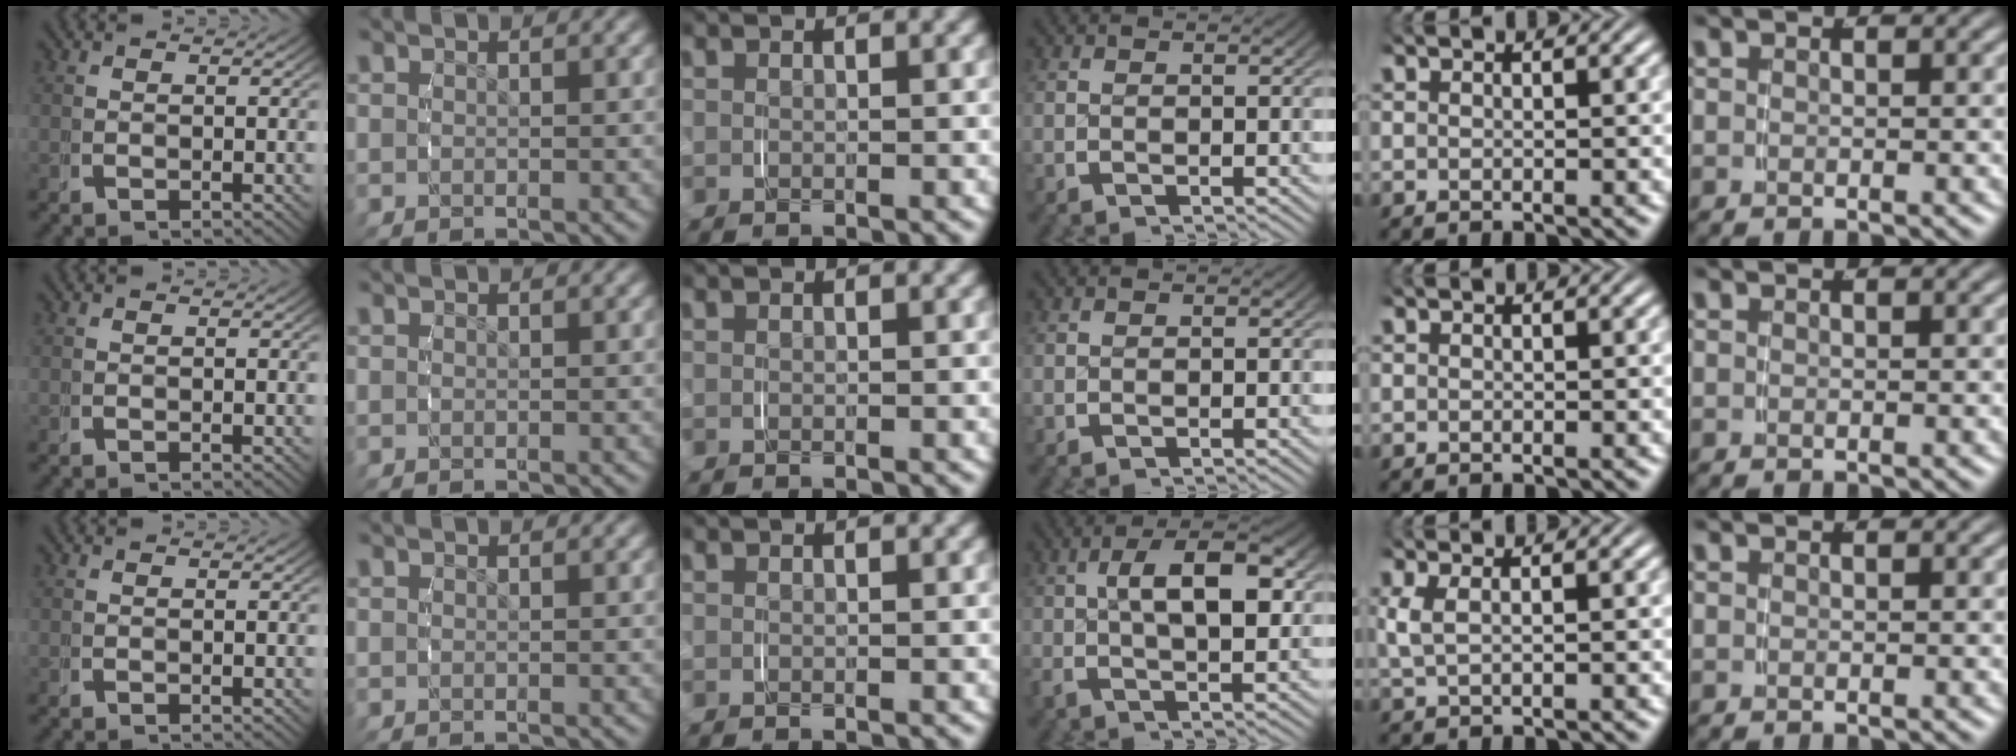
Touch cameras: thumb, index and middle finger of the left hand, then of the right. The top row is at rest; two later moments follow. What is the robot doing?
{"motion": "grasp_and_lifting", "object": "phone"}